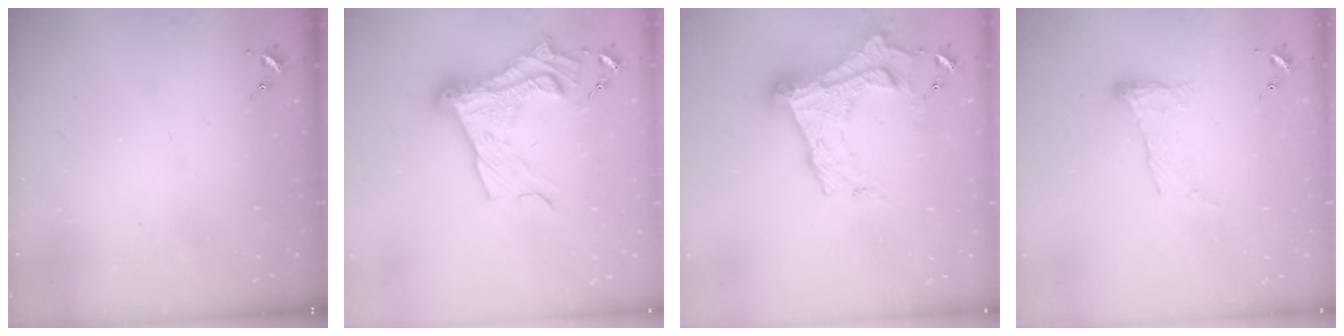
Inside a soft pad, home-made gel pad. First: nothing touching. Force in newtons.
{"total": 18.9, "press": 18.8, "slide": 1.8}
{"total": 21.6, "press": 21.5, "slide": 1.9}
{"total": 9.6, "press": 9.6, "slide": 0.4}